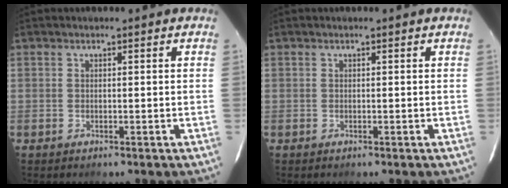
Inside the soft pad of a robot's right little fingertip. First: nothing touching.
{"total": 0.0}